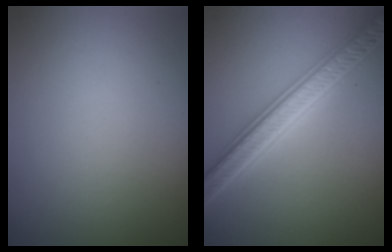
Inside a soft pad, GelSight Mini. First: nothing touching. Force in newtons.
{"total": 5.6, "press": 5.4, "slide": 1.1}